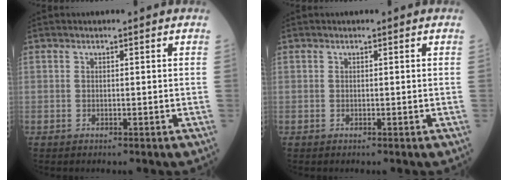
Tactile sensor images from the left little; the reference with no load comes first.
{"total": 0.0}